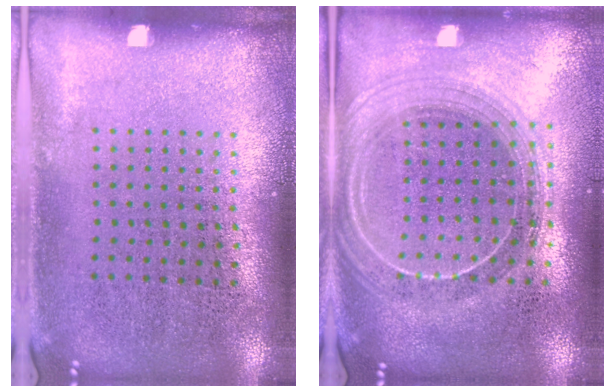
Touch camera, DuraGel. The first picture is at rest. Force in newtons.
{"total": 2.1, "press": 1.9, "slide": 1.0}